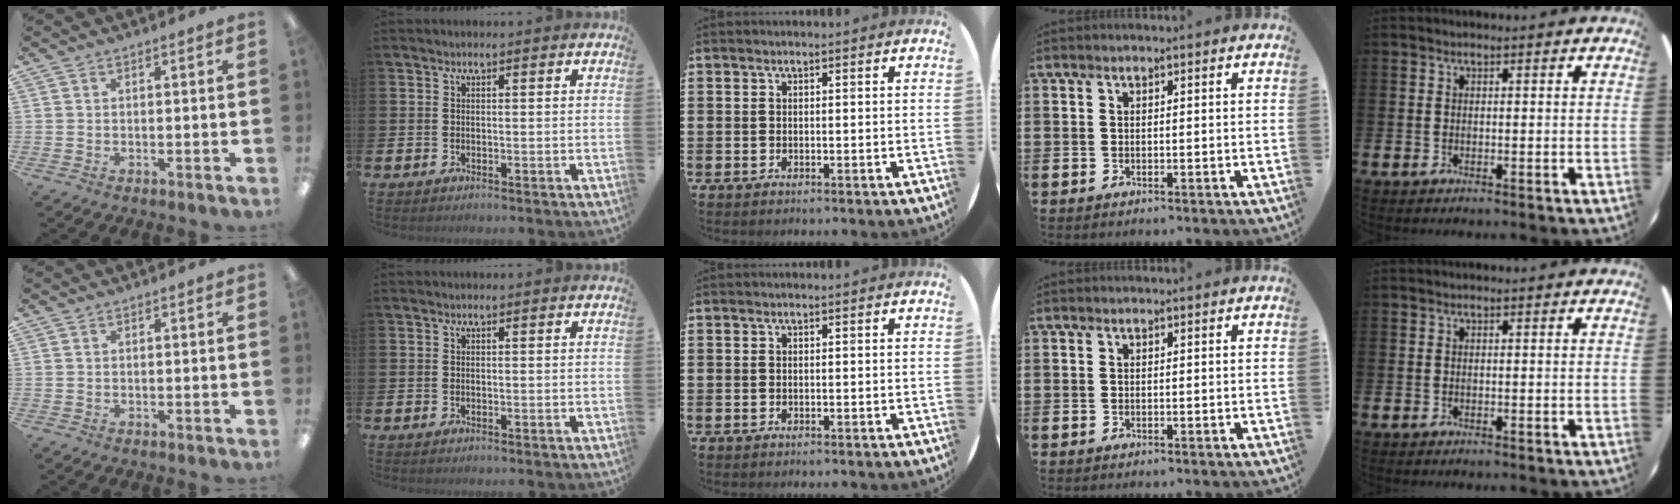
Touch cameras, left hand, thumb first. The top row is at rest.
{}